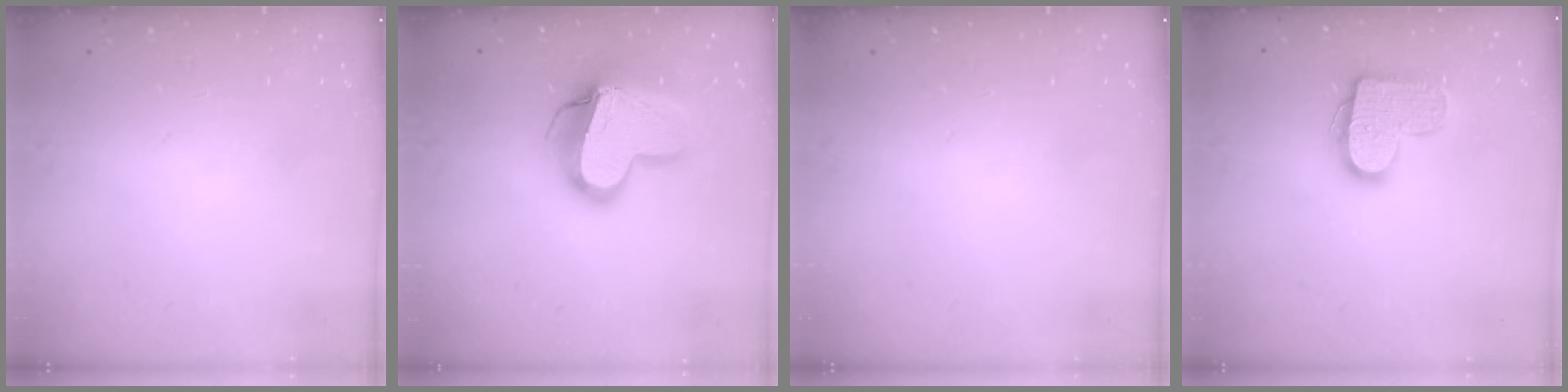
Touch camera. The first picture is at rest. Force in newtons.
{"total": 17.7, "press": 17.6, "slide": 1.5}
{"total": 0.0}
{"total": 13.2, "press": 13.2, "slide": 0.7}